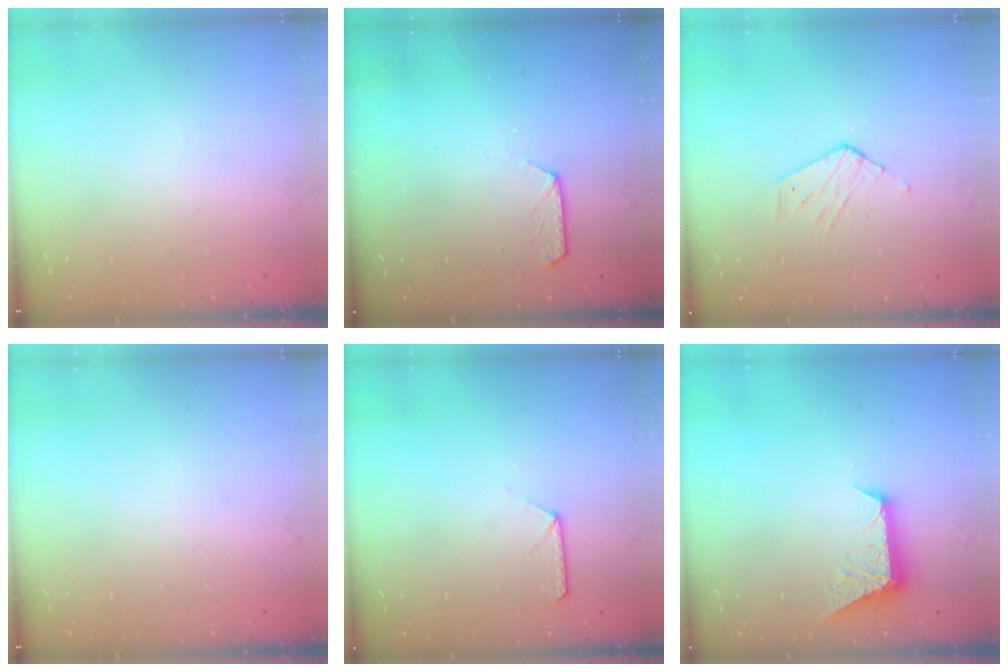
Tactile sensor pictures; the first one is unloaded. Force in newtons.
{"total": 7.8, "press": 7.8, "slide": 0.9}
{"total": 3.0, "press": 3.0, "slide": 0.2}
{"total": 0.0}
{"total": 6.9, "press": 6.9, "slide": 0.8}
{"total": 8.1, "press": 8.1, "slide": 0.7}